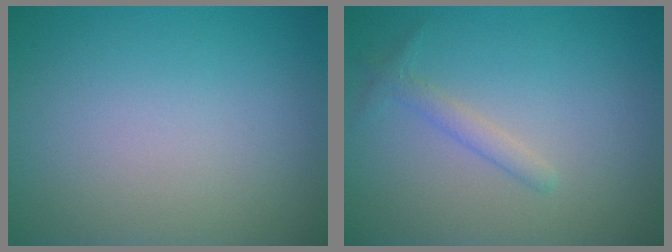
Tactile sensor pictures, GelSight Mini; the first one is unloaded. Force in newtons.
{"total": 1.4, "press": 1.4, "slide": 0.0}